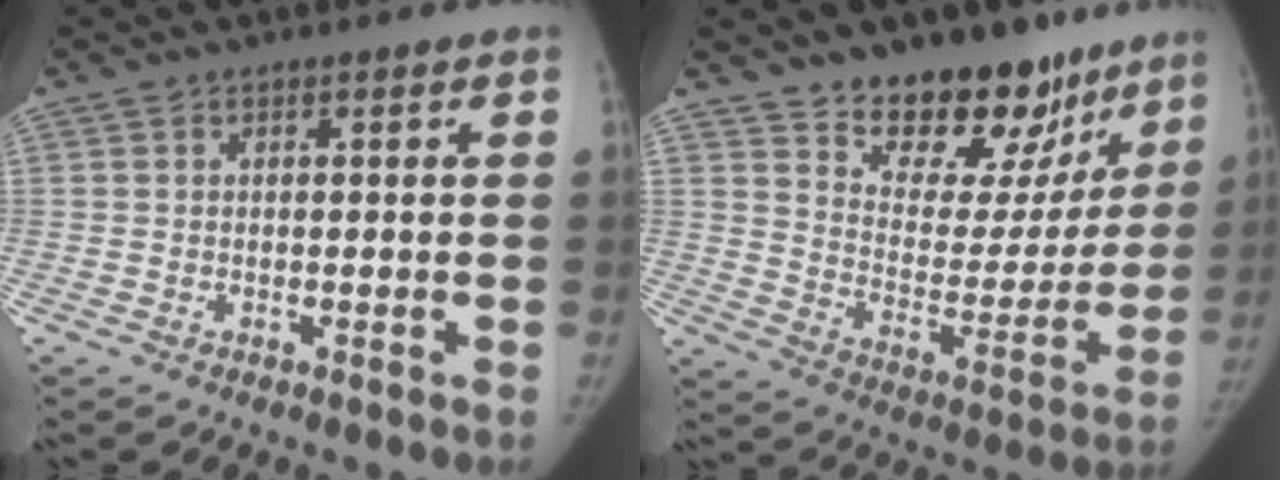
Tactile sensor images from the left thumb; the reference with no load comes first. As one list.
[{"total": 21.7, "force": [15.7, 11.1, 10.0], "torque": [-0.086, -0.102, 0.237]}]